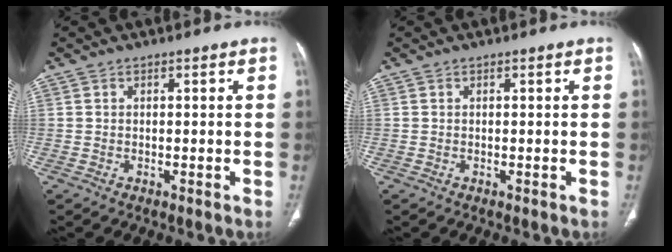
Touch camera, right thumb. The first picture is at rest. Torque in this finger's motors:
{"motor_torque": [0.00, 0.00, -0.14, -0.03, 0.00]}